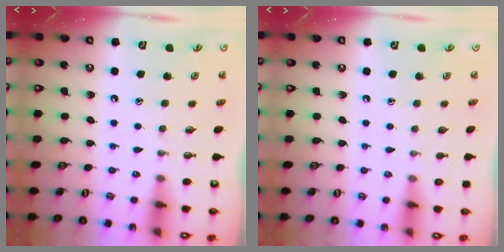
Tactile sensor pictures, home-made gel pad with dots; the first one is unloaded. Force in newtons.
{"total": 0.0}